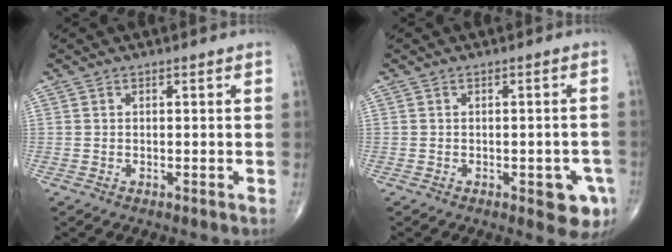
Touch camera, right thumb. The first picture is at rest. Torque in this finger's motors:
{"motor_torque": [0.35, 1.13, 0.01, -0.14, 0.17]}